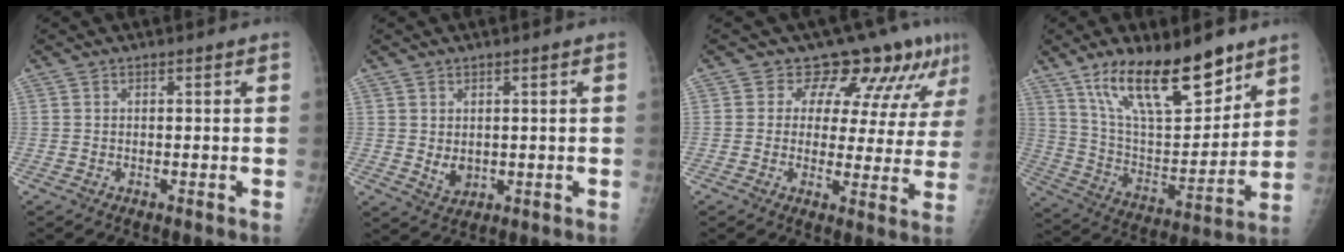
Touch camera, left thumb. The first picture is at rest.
{"total": 3.4, "force": [0.3, 2.3, 2.4], "torque": [-0.029, -0.009, 0.016]}
{"total": 10.5, "force": [8.1, 5.0, 4.4], "torque": [-0.029, -0.047, 0.086]}
{"total": 21.7, "force": [14.3, 7.9, 14.3], "torque": [-0.203, -0.072, 0.258]}